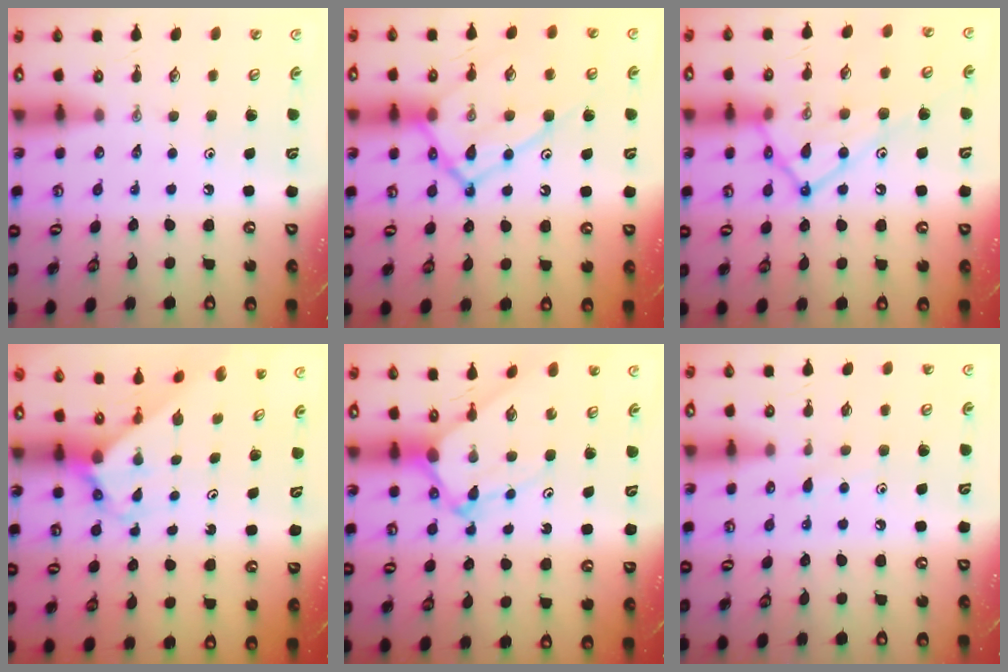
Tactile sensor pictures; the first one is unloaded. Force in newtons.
{"total": 16.0, "press": 15.9, "slide": 1.4}
{"total": 16.0, "press": 15.9, "slide": 1.6}
{"total": 3.6, "press": 3.5, "slide": 0.4}
{"total": 5.6, "press": 5.6, "slide": 0.6}
{"total": 6.0, "press": 6.0, "slide": 0.5}